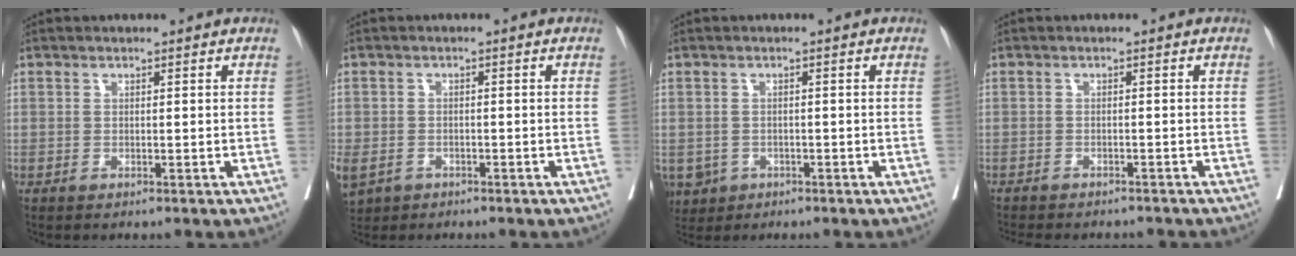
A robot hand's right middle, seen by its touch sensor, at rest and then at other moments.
{"total": 9.6, "force": [-4.9, 7.1, 4.3], "torque": [-0.134, -0.010, -0.072]}
{"total": 4.6, "force": [-2.2, 3.9, 1.2], "torque": [-0.022, 0.000, -0.029]}
{"total": 9.3, "force": [-8.5, 2.4, 3.1], "torque": [-0.052, -0.007, -0.104]}